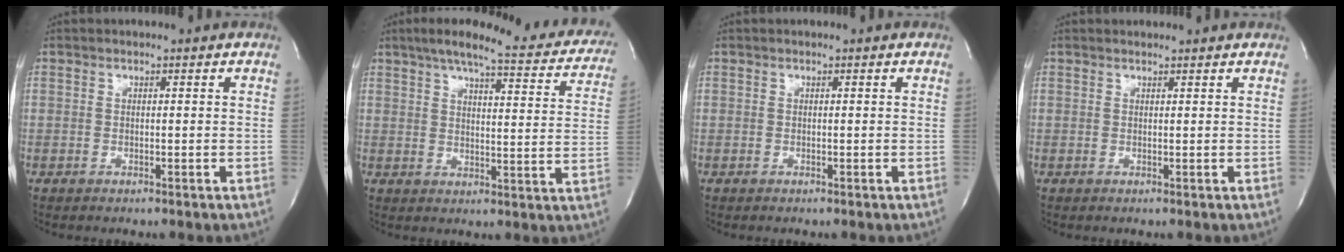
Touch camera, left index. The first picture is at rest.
{"total": 22.1, "force": [18.5, 4.2, 11.2], "torque": [-0.157, -0.007, 0.217]}
{"total": 0.0}
{"total": 1.7, "force": [1.7, 0.1, 0.1], "torque": [-0.011, 0.010, 0.025]}